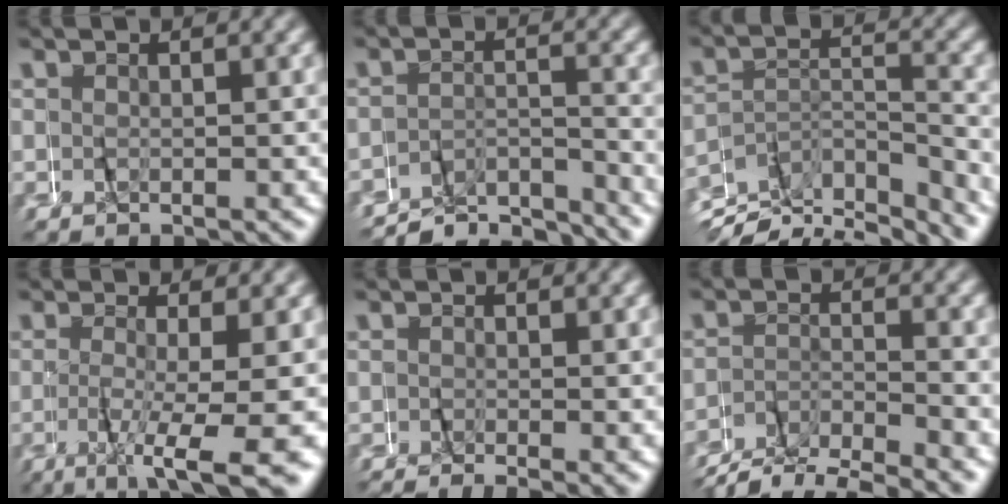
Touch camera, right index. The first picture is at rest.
{"total": 6.5, "force": [-6.4, 0.8, 0.7], "torque": [-0.006, -0.014, -0.110]}
{"total": 6.4, "force": [-5.1, 2.7, 2.8], "torque": [-0.027, 0.008, -0.097]}
{"total": 7.0, "force": [-5.2, -0.4, 4.6], "torque": [-0.070, -0.021, -0.077]}
{"total": 1.8, "force": [-0.8, 0.6, 1.5], "torque": [-0.019, -0.001, -0.014]}
{"total": 4.7, "force": [-4.4, 1.1, 1.2], "torque": [-0.023, -0.002, -0.081]}